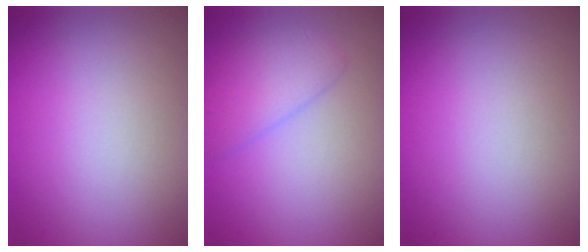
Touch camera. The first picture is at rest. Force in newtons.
{"total": 2.7, "press": 2.7, "slide": 0.1}
{"total": 0.0}